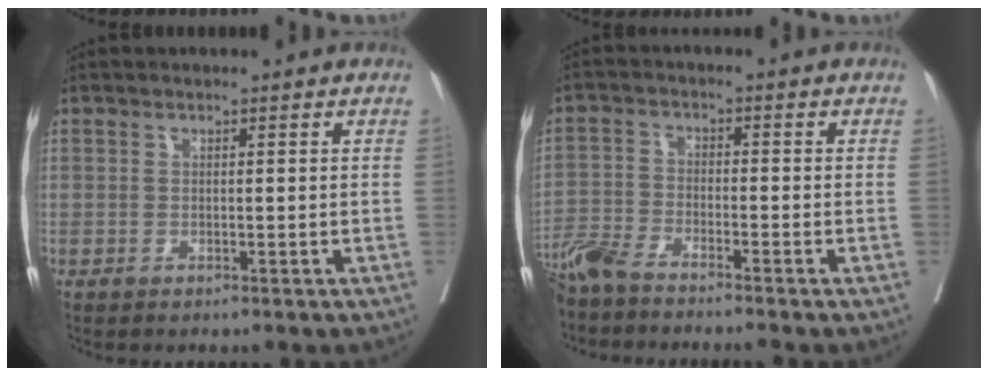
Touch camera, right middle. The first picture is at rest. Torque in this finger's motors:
{"motor_torque": [-0.07, -0.29, 0.22, 0.05]}